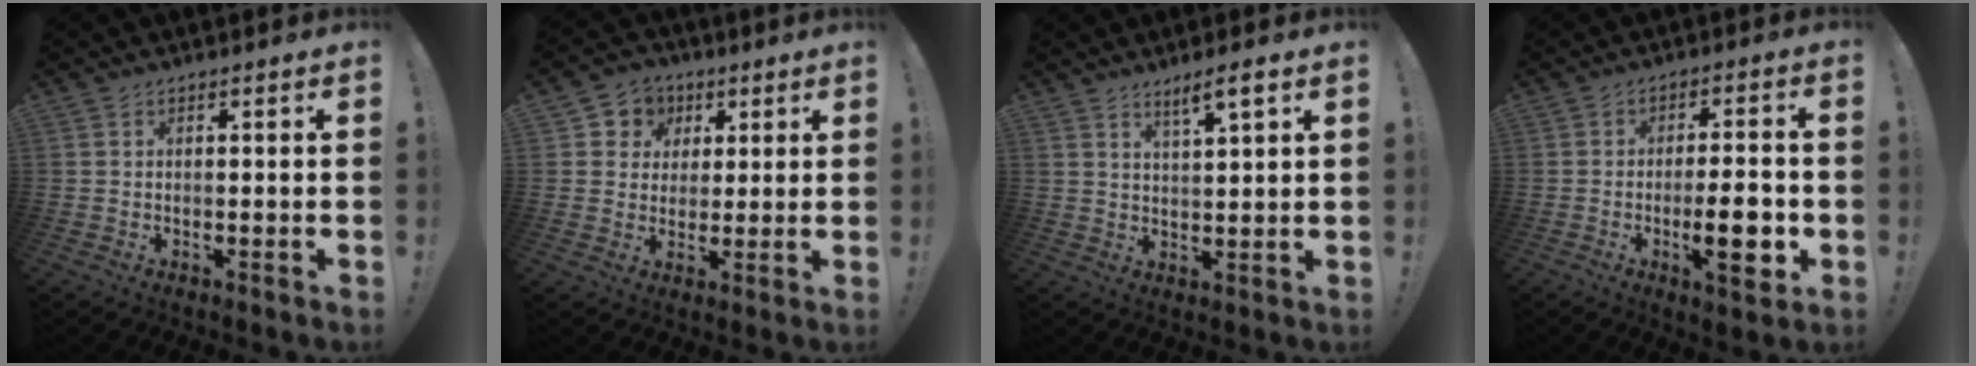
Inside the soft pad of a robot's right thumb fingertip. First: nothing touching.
{"total": 7.2, "force": [1.5, 6.9, 1.4], "torque": [-0.016, -0.006, 0.033]}
{"total": 5.4, "force": [3.8, 0.5, 3.8], "torque": [-0.056, -0.021, 0.060]}
{"total": 11.5, "force": [-3.4, 2.9, 10.6], "torque": [-0.156, 0.000, -0.057]}